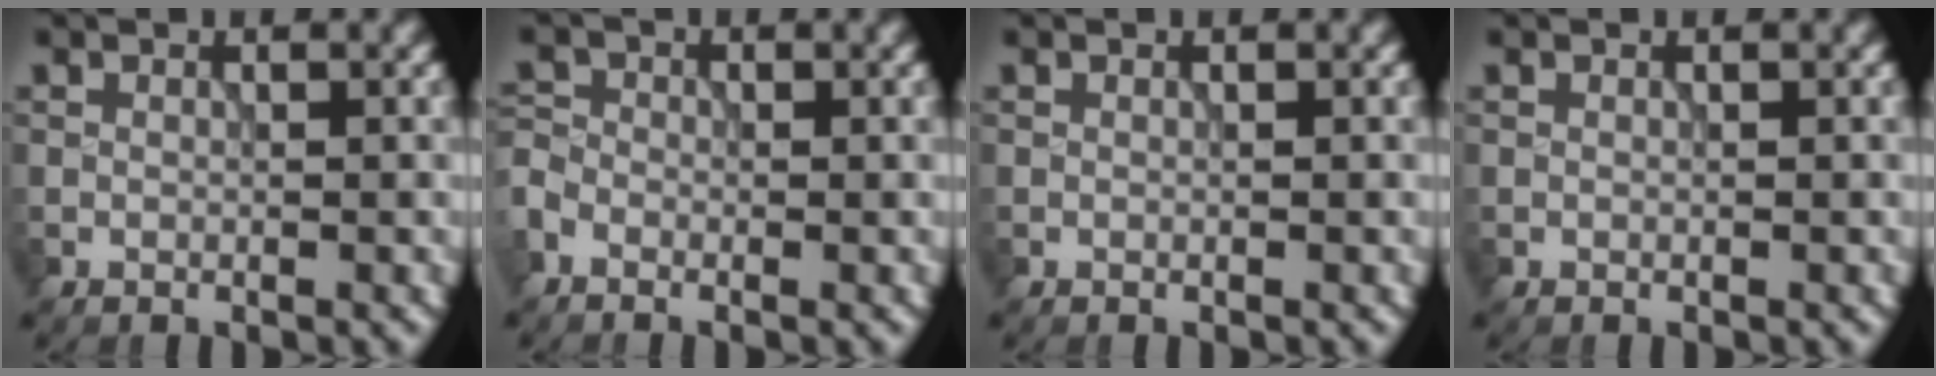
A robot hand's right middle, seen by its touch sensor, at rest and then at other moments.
{"total": 2.0, "force": [-1.2, 1.3, 0.9], "torque": [-0.026, -0.002, -0.030]}
{"total": 0.0}
{"total": 0.0}